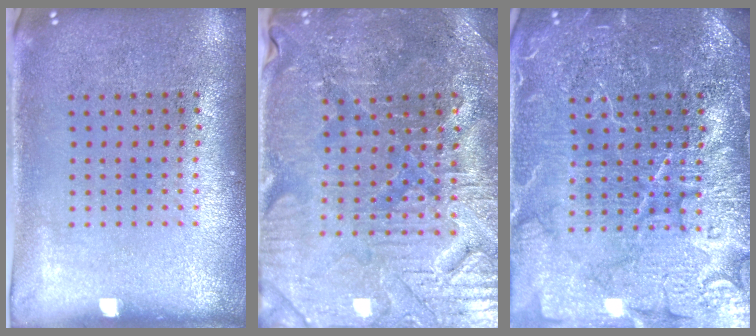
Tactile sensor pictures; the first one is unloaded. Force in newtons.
{"total": 3.6, "press": 3.5, "slide": 0.5}
{"total": 7.0, "press": 6.9, "slide": 0.9}